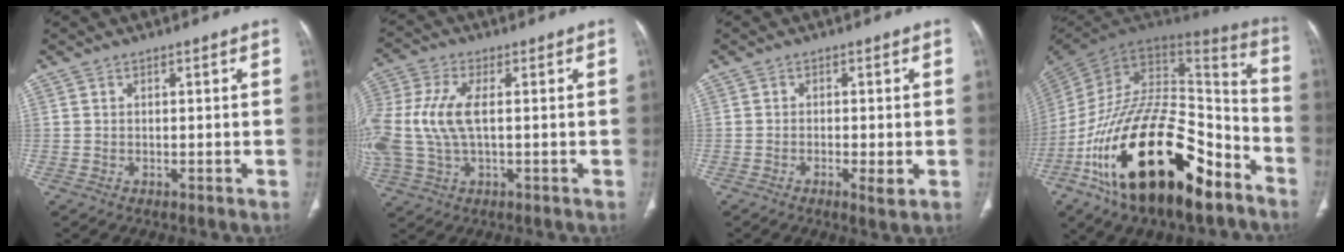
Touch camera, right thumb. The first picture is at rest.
{"total": 13.5, "force": [0.7, 6.9, 11.6], "torque": [-0.297, 0.010, 0.017]}
{"total": 2.9, "force": [-0.9, 0.8, 2.6], "torque": [-0.049, -0.006, -0.017]}
{"total": 35.7, "force": [-16.8, 16.3, 26.9], "torque": [-0.461, 0.052, -0.273]}